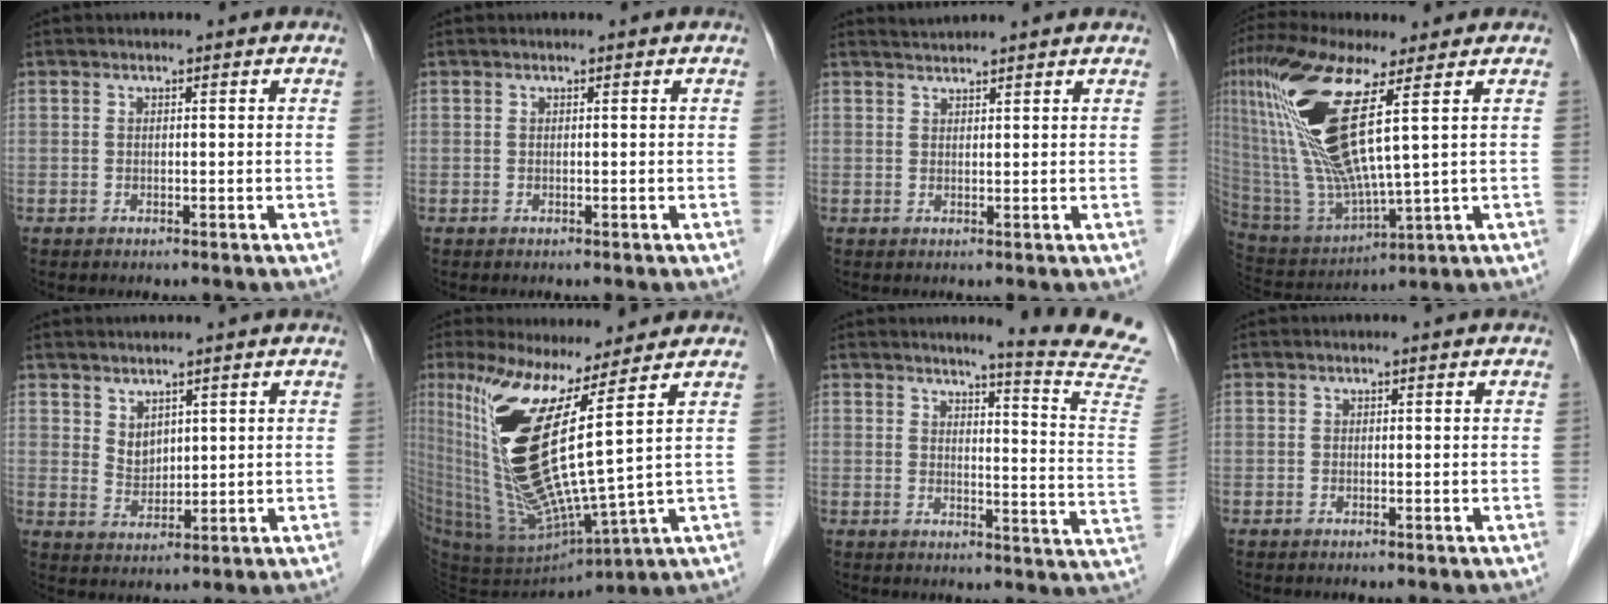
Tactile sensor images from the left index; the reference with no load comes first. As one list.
[{"total": 0.0}, {"total": 3.5, "force": [3.4, -0.3, 0.7], "torque": [-0.013, 0.024, 0.051]}, {"total": 16.9, "force": [5.6, 2.3, 15.8], "torque": [-0.357, -0.007, 0.112]}, {"total": 3.2, "force": [2.1, 2.1, 1.4], "torque": [-0.030, -0.003, 0.052]}, {"total": 16.8, "force": [5.9, 0.1, 15.7], "torque": [-0.313, -0.035, 0.119]}, {"total": 14.4, "force": [13.1, -2.3, 5.5], "torque": [-0.074, -0.107, 0.134]}, {"total": 0.0}]